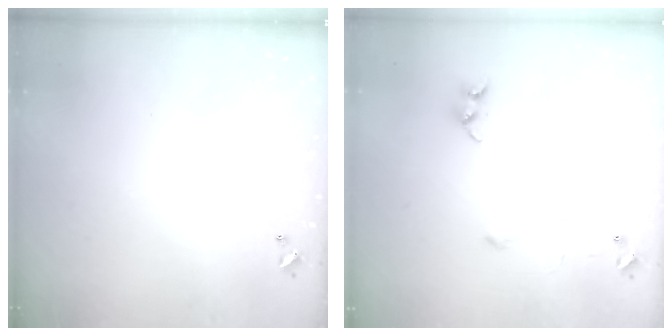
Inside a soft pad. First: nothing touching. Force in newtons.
{"total": 3.9, "press": 3.9, "slide": 0.8}